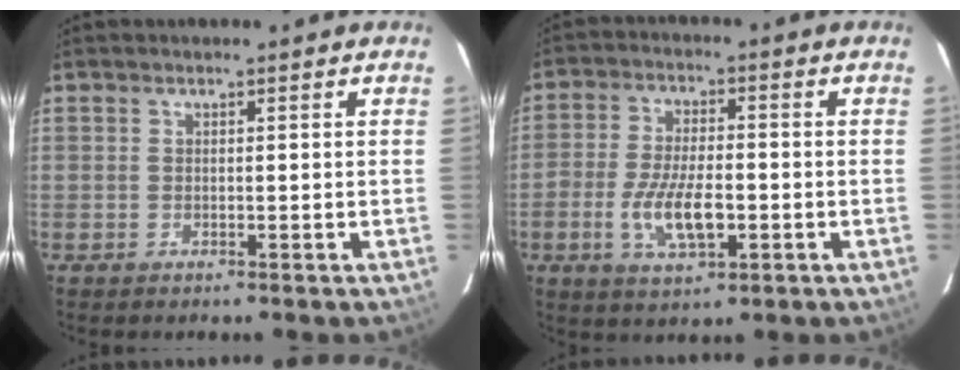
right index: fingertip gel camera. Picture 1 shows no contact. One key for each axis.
{"total": 9.7, "fx": -2.9, "fy": 4.0, "fz": 8.4, "tx": -0.172, "ty": -0.006, "tz": -0.052}